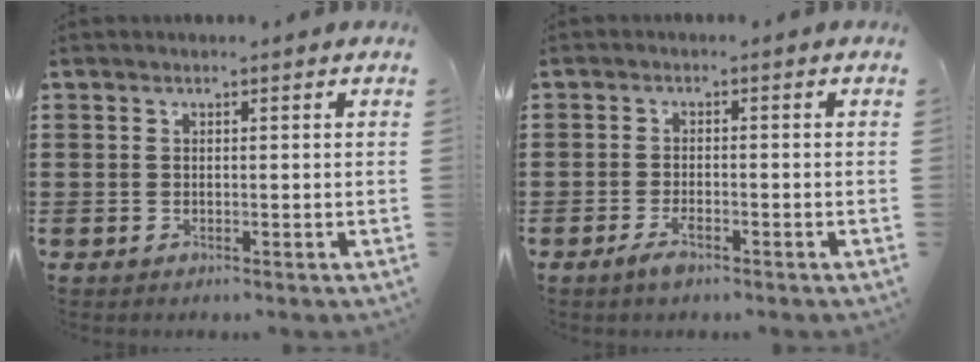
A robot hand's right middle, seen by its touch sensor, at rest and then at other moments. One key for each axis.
{"total": 2.7, "fx": -1.6, "fy": 0.8, "fz": 2.0, "tx": -0.040, "ty": -0.001, "tz": -0.032}